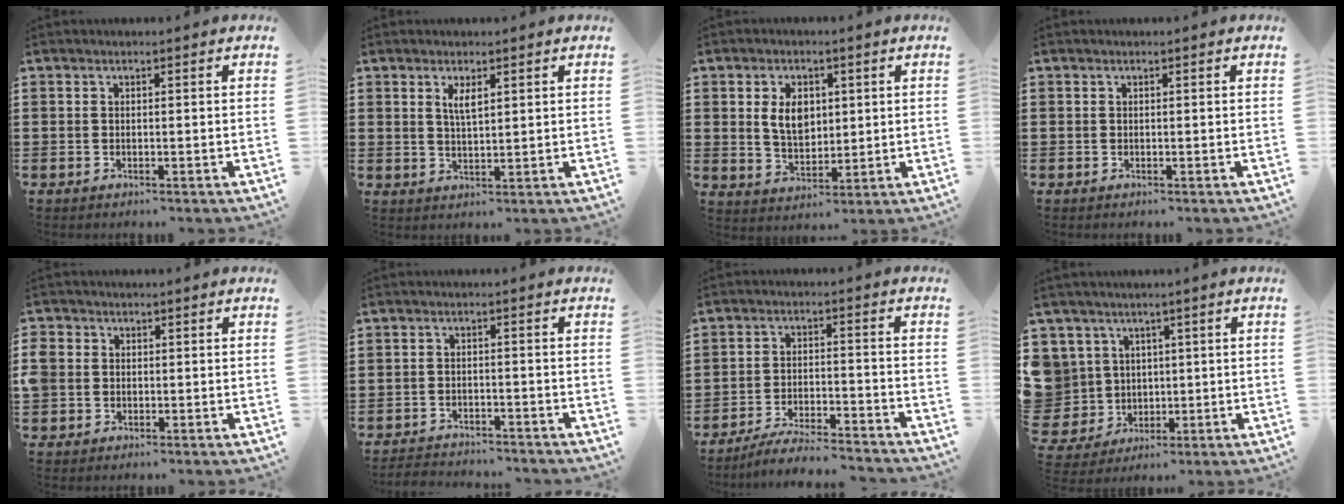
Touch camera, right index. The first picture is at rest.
{"total": 2.7, "force": [1.3, 0.9, 2.2], "torque": [-0.046, 0.004, 0.022]}
{"total": 5.6, "force": [1.3, 3.8, 4.0], "torque": [-0.081, 0.012, 0.019]}
{"total": 0.0}
{"total": 2.3, "force": [-0.3, 2.2, 0.7], "torque": [-0.030, 0.006, -0.012]}
{"total": 2.8, "force": [-2.8, 0.1, -0.1], "torque": [-0.005, -0.001, -0.061]}
{"total": 5.4, "force": [-5.2, -0.1, 1.5], "torque": [-0.031, -0.004, -0.102]}
{"total": 7.0, "force": [1.9, 6.8, 0.3], "torque": [-0.063, -0.008, 0.039]}